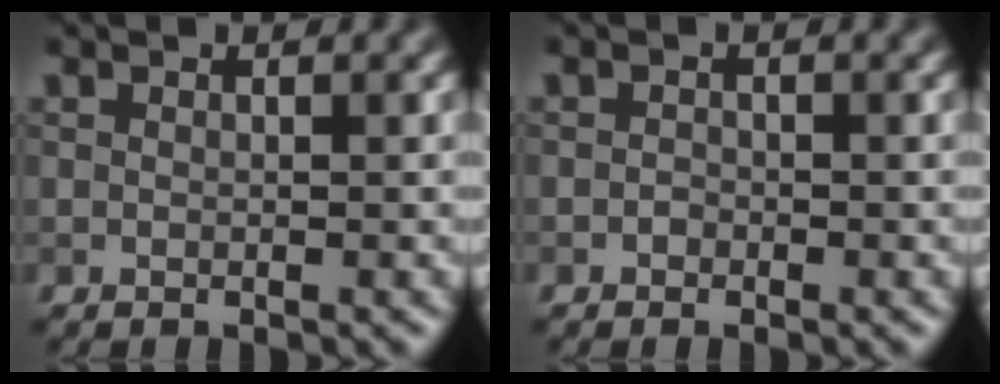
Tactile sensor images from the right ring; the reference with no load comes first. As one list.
[{"total": 0.6, "force": [-0.4, 0.5, 0.1], "torque": [0.000, -0.006, -0.010]}]